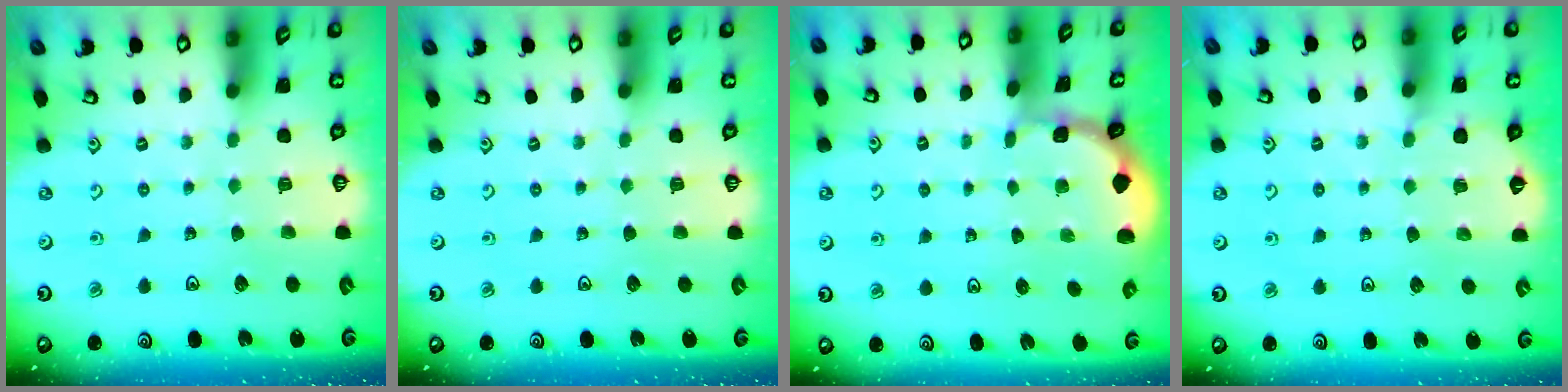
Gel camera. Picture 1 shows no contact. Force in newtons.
{"total": 0.0}
{"total": 0.9, "press": 0.8, "slide": 0.2}
{"total": 3.9, "press": 3.9, "slide": 0.6}